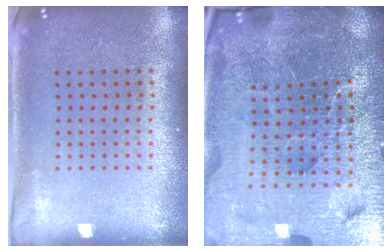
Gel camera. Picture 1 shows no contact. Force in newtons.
{"total": 7.1, "press": 6.2, "slide": 3.5}